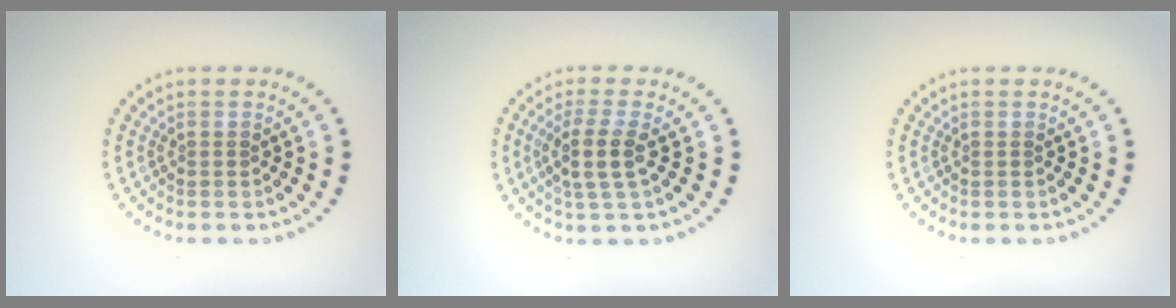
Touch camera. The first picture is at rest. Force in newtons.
{"total": 2.9, "press": 2.4, "slide": 1.6}
{"total": 0.0}